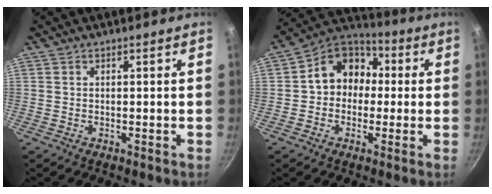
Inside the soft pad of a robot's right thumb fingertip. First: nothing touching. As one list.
[{"total": 10.2, "force": [0.0, 8.7, 5.4], "torque": [-0.034, 0.036, -0.026]}]